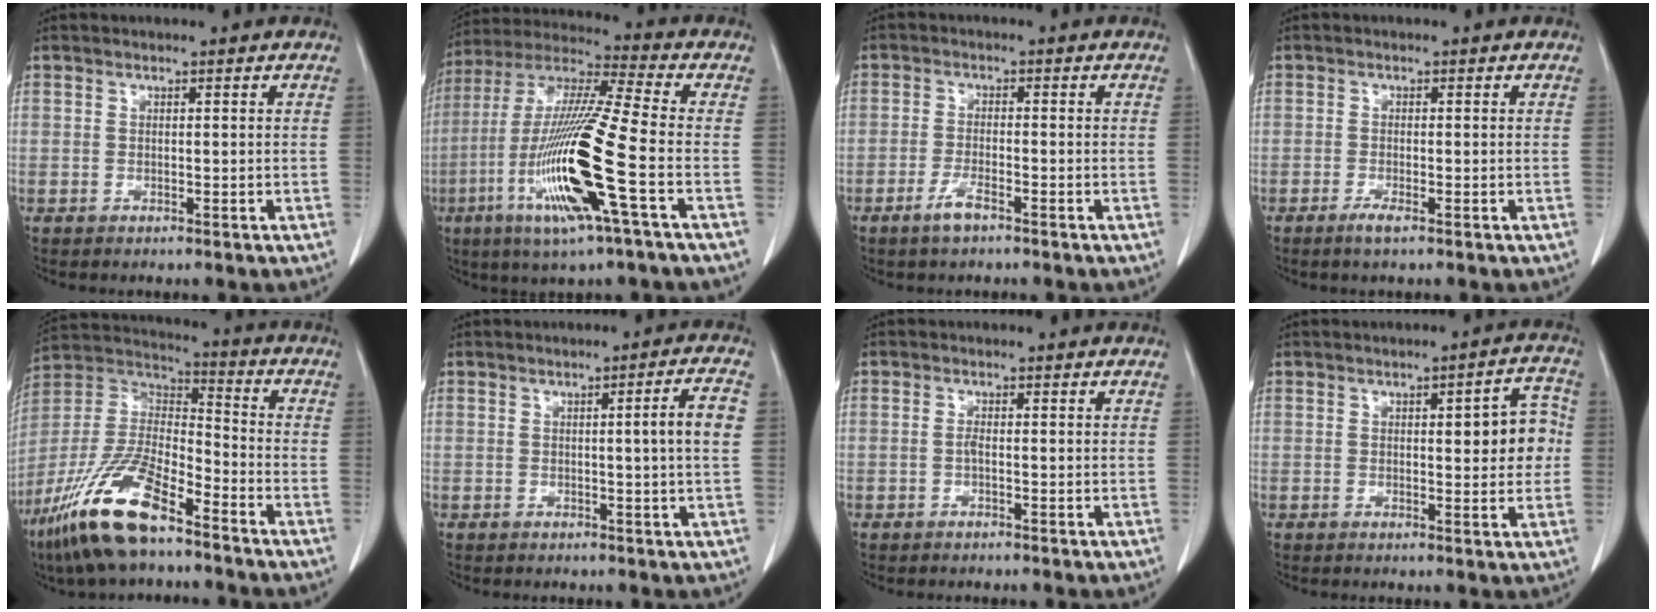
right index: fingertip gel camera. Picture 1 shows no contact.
{"total": 18.8, "force": [-5.8, 0.0, 17.8], "torque": [-0.374, -0.022, -0.118]}
{"total": 3.2, "force": [-2.2, 0.6, 2.2], "torque": [-0.049, -0.002, -0.042]}
{"total": 1.8, "force": [-1.1, 0.1, 1.3], "torque": [-0.030, -0.004, -0.023]}
{"total": 16.5, "force": [-10.9, 4.1, 11.7], "torque": [-0.253, -0.010, -0.207]}
{"total": 4.5, "force": [0.3, -0.8, 4.4], "torque": [-0.064, -0.001, 0.005]}
{"total": 0.7, "force": [-0.2, 0.0, 0.7], "torque": [-0.013, 0.001, -0.006]}
{"total": 6.7, "force": [0.6, 2.0, 6.4], "torque": [-0.076, 0.016, 0.008]}